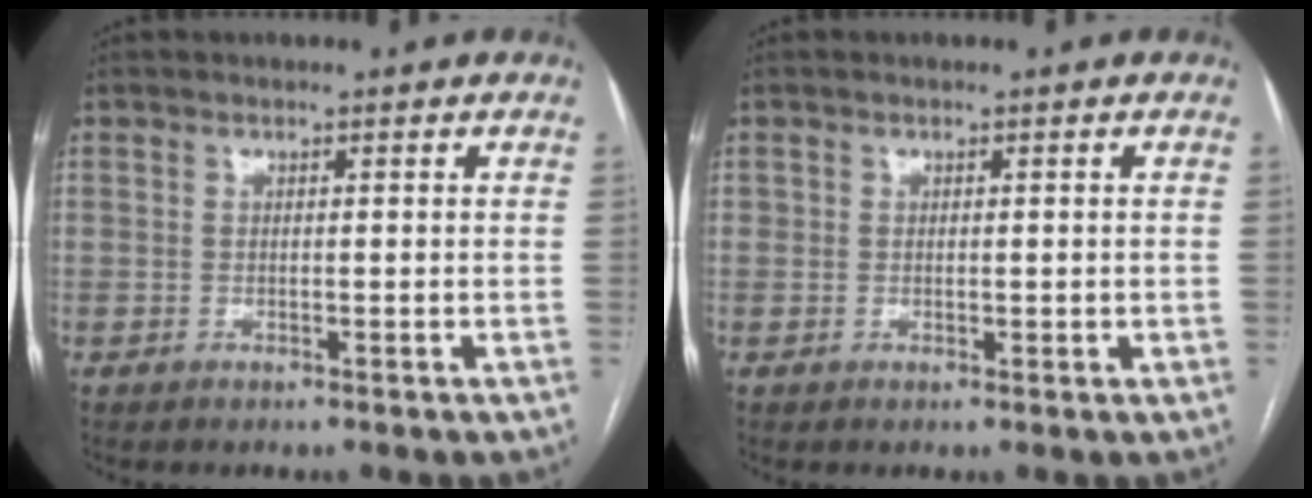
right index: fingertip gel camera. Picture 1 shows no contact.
{"total": 1.1, "force": [0.2, 1.0, 0.5], "torque": [-0.005, 0.003, 0.006]}